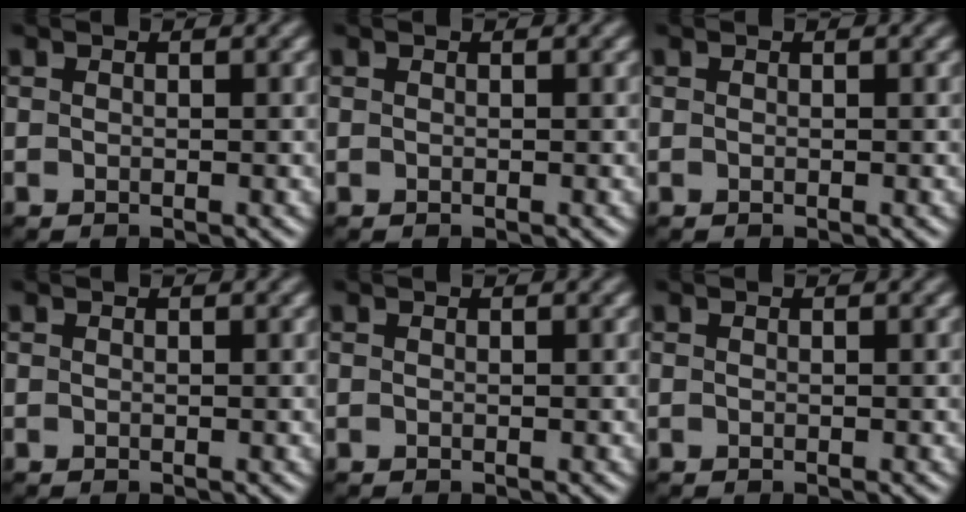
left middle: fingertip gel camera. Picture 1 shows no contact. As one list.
[{"total": 0.0}, {"total": 0.0}, {"total": 0.0}, {"total": 0.0}, {"total": 0.0}]